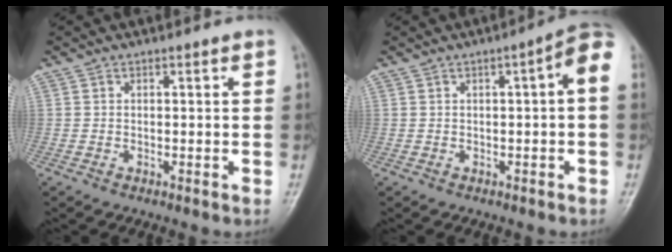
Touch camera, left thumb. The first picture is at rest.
{"total": 5.1, "force": [0.2, 1.1, 5.0], "torque": [-0.067, 0.025, -0.005]}